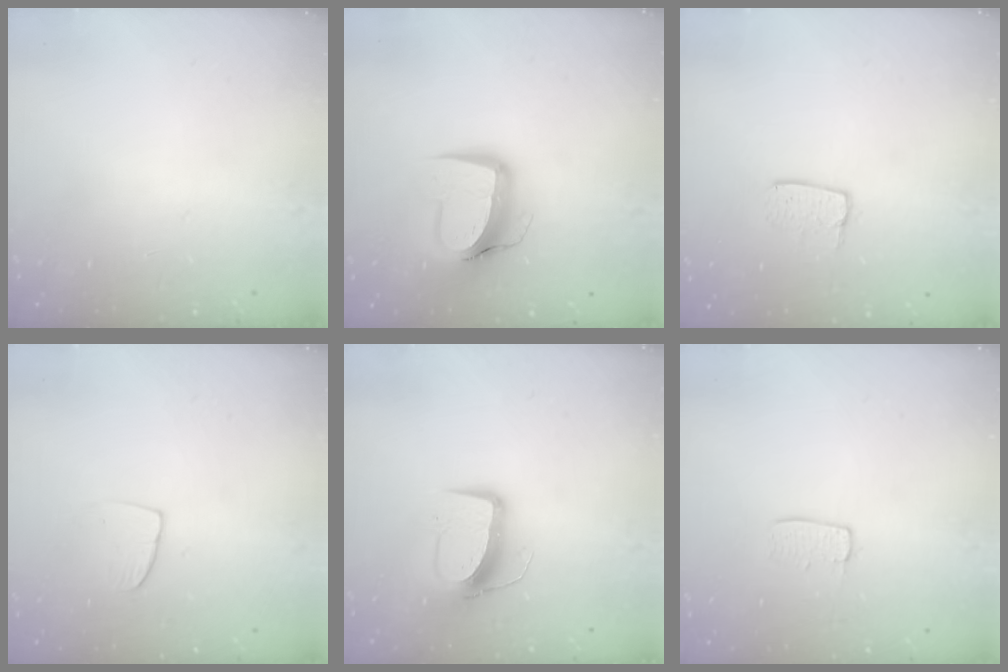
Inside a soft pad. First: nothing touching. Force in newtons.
{"total": 12.3, "press": 12.2, "slide": 1.3}
{"total": 5.5, "press": 5.5, "slide": 0.3}
{"total": 5.5, "press": 5.5, "slide": 0.4}
{"total": 10.0, "press": 9.9, "slide": 0.9}
{"total": 5.2, "press": 5.2, "slide": 0.3}